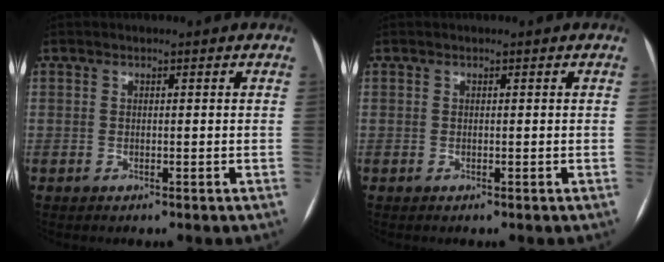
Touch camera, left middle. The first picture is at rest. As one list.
[{"total": 0.0}]